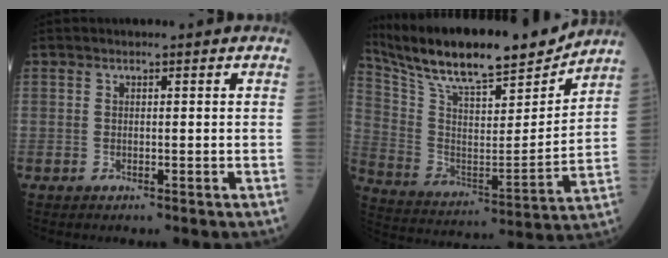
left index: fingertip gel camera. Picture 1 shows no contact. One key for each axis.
{"total": 22.4, "fx": 19.7, "fy": 3.4, "fz": 10.1, "tx": -0.193, "ty": -0.005, "tz": 0.325}